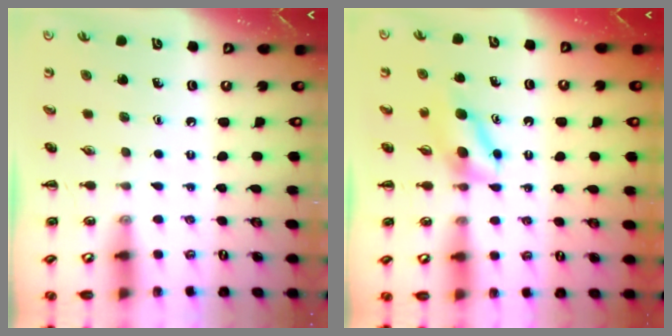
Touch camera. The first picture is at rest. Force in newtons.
{"total": 5.3, "press": 5.2, "slide": 1.0}